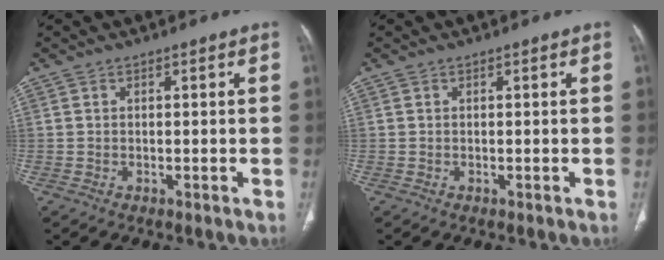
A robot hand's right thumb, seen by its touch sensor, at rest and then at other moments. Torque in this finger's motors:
{"motor_torque": [0.02, 0.01, 0.02, -0.01, 0.01]}